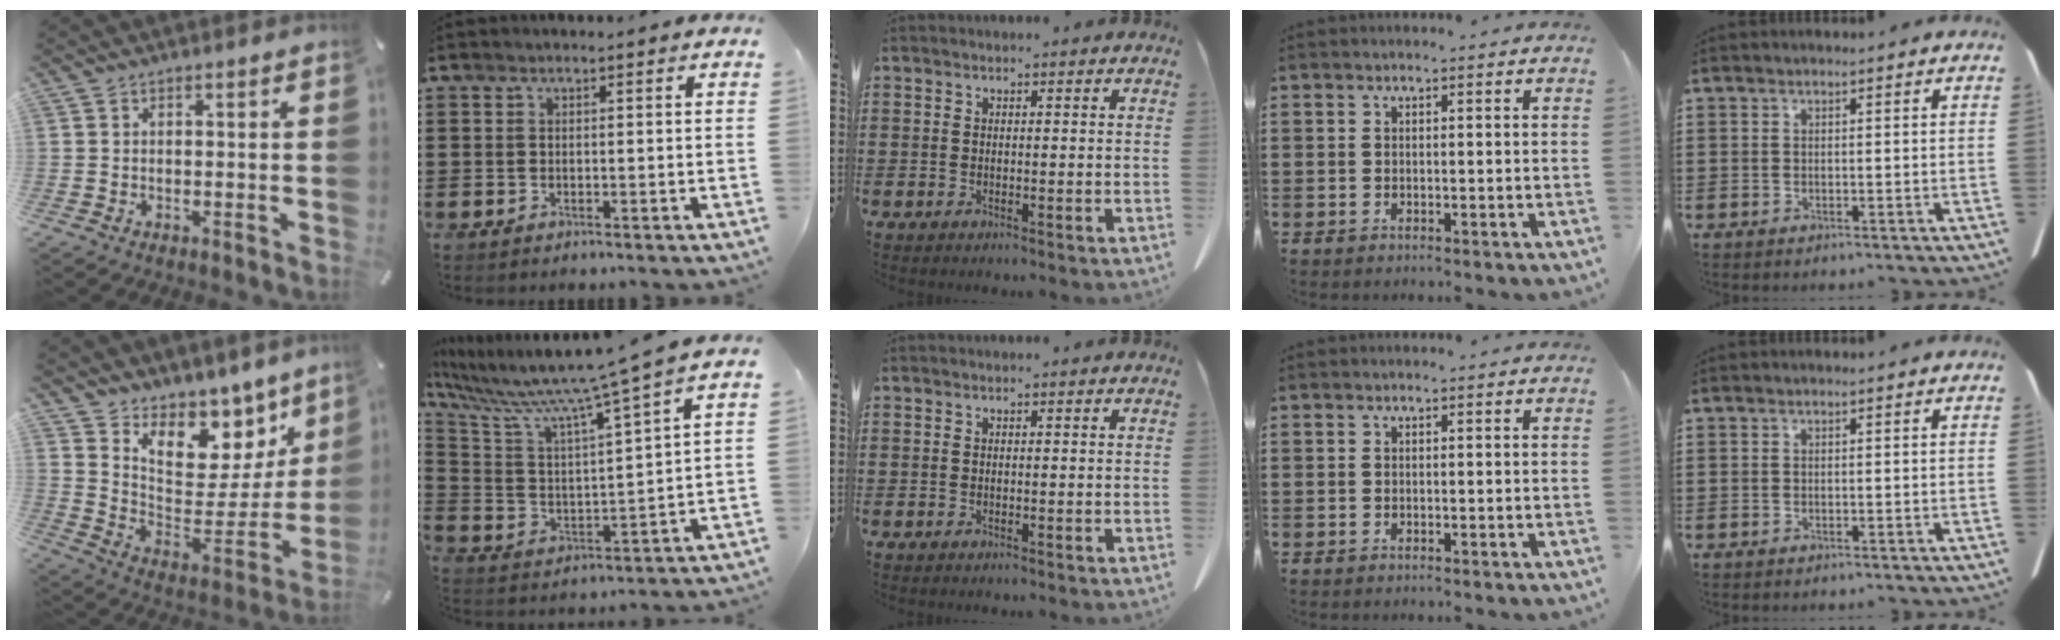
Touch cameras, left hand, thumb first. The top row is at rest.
{"thumb": {"total": 12.0, "force": [9.7, 6.8, 1.9], "torque": [-0.015, -0.110, 0.171]}, "index": {"total": 8.4, "force": [7.2, -1.2, 4.1], "torque": [-0.114, -0.065, 0.110]}}